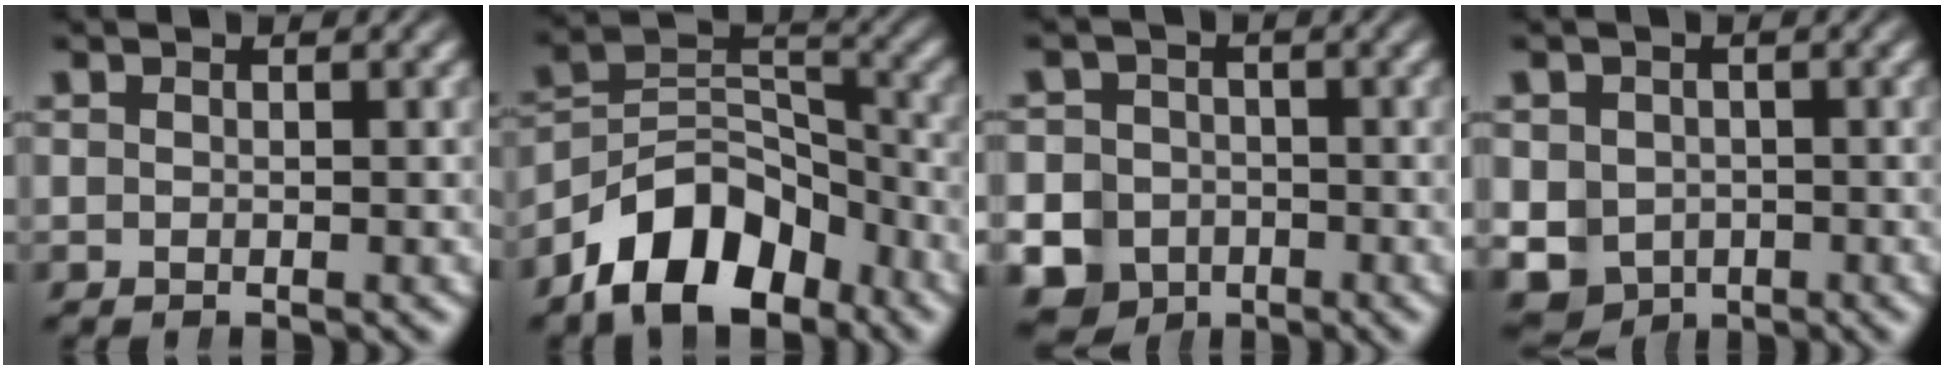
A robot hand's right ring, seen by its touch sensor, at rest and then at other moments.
{"total": 10.9, "force": [-5.3, 7.0, 6.4], "torque": [-0.095, -0.025, -0.078]}
{"total": 11.7, "force": [-4.4, 10.4, 3.2], "torque": [-0.058, -0.046, -0.071]}
{"total": 10.0, "force": [-3.4, 8.8, 3.4], "torque": [-0.072, -0.049, -0.042]}